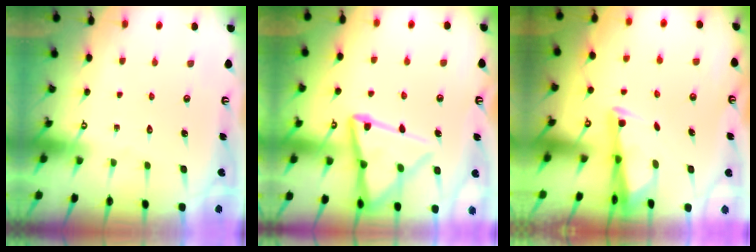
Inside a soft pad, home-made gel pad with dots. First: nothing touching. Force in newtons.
{"total": 15.7, "press": 15.7, "slide": 1.5}
{"total": 2.9, "press": 2.8, "slide": 0.7}